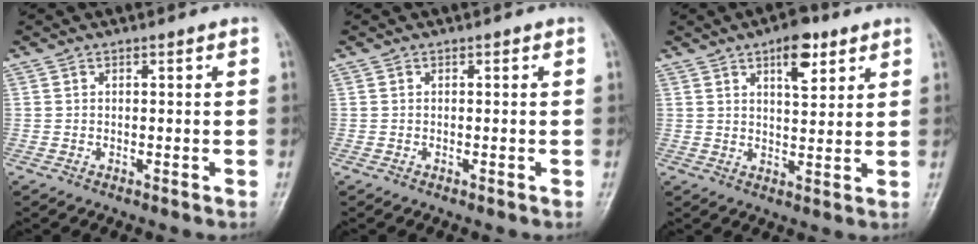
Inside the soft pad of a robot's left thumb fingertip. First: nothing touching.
{"total": 0.0}
{"total": 7.3, "force": [4.0, 3.1, 5.2], "torque": [-0.059, -0.020, 0.057]}